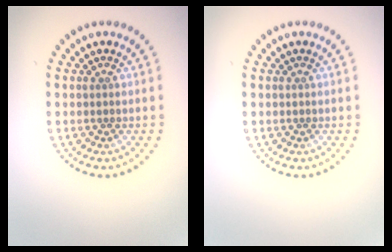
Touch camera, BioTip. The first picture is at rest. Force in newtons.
{"total": 0.0}